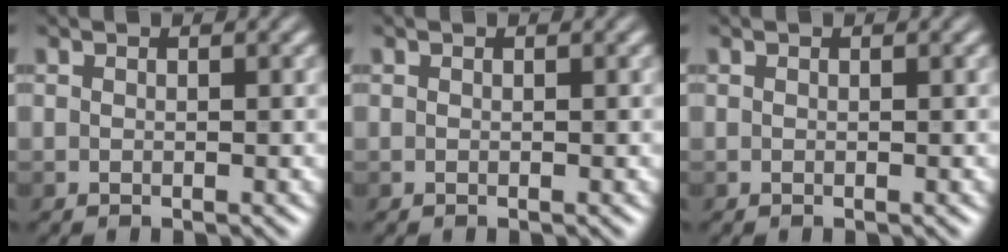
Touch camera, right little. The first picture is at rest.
{"total": 0.0}
{"total": 0.0}